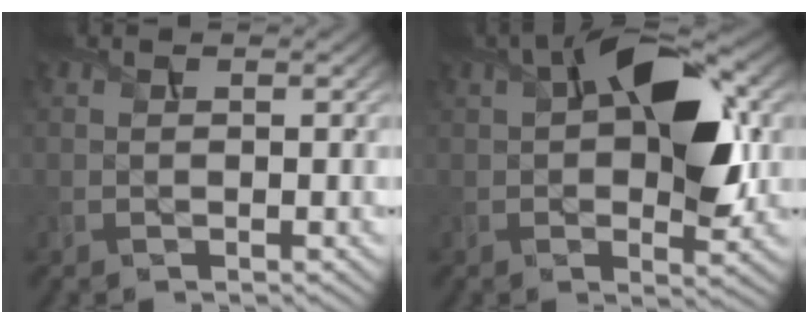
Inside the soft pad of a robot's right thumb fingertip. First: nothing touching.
{"total": 11.6, "force": [1.9, 5.7, 9.9], "torque": [-0.145, 0.009, 0.023]}